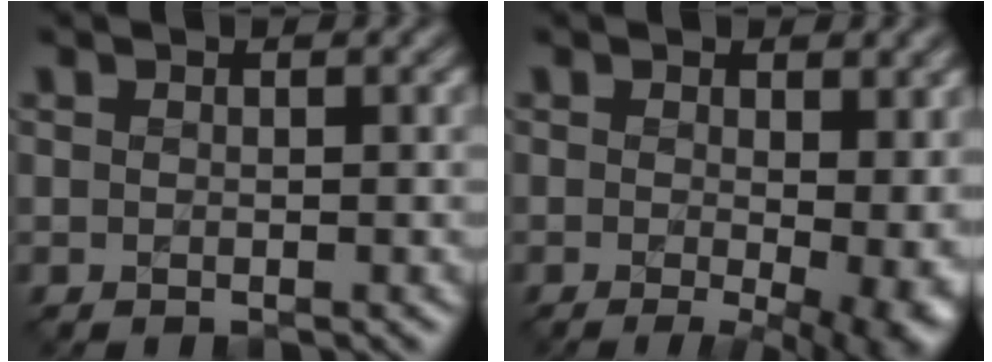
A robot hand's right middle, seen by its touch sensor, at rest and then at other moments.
{"total": 9.7, "force": [-1.1, 4.4, 8.5], "torque": [-0.079, -0.014, -0.002]}